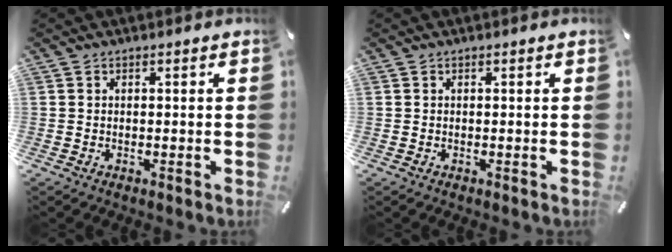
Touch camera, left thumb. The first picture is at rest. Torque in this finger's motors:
{"motor_torque": [0.00, 0.00, -0.01, 0.01, 0.00]}